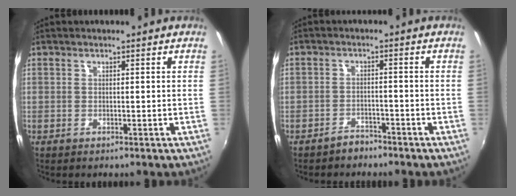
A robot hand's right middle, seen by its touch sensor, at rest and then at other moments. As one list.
[{"total": 2.8, "force": [-2.5, 1.2, 0.2], "torque": [-0.010, 0.006, -0.040]}]